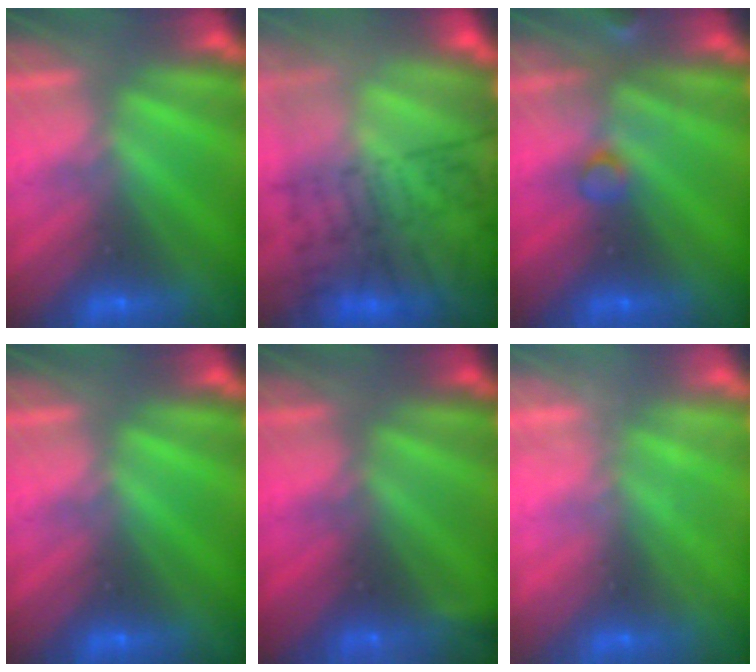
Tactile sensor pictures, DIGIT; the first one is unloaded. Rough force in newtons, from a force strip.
{"total": 8.3}
{"total": 2.9}
{"total": 0.0}
{"total": 2.4}
{"total": 2.0}